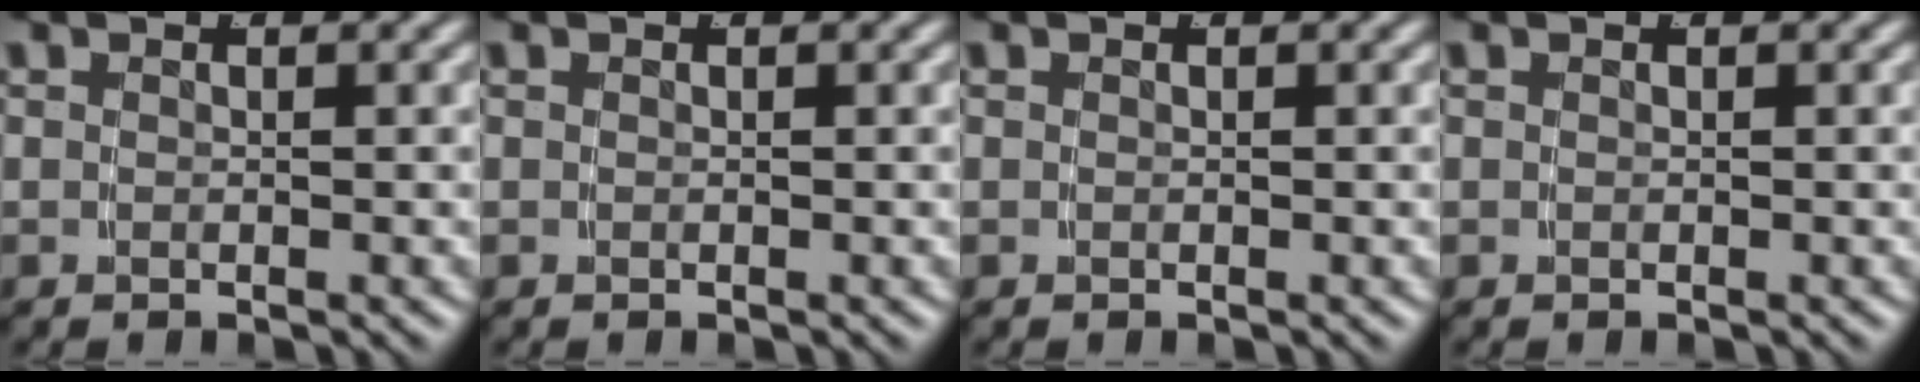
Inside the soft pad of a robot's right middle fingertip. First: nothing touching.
{"total": 0.0}
{"total": 0.0}
{"total": 0.0}